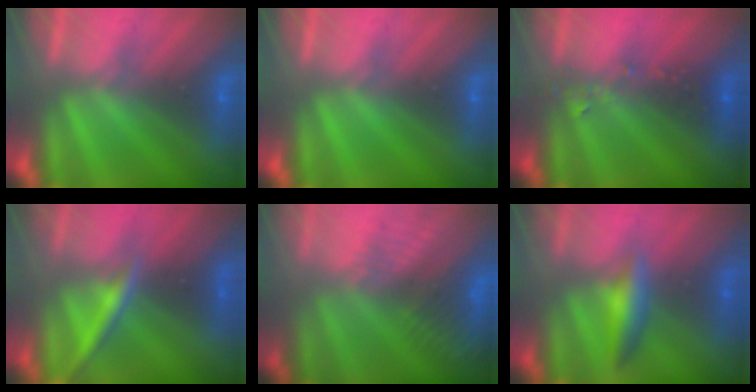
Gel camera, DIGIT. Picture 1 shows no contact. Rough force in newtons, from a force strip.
{"total": 0.0}
{"total": 2.4}
{"total": 2.4}
{"total": 8.2}
{"total": 2.4}